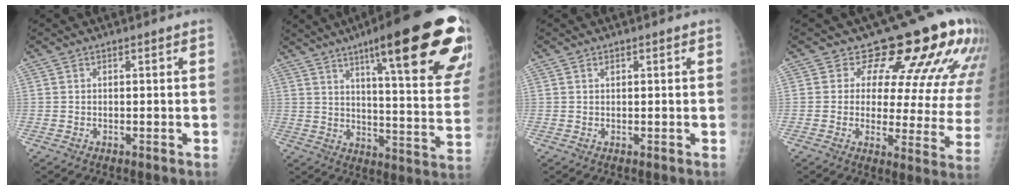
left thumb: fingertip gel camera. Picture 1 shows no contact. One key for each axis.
{"total": 28.7, "fx": 16.2, "fy": 4.9, "fz": 23.2, "tx": -0.258, "ty": -0.047, "tz": 0.226}
{"total": 0.6, "fx": 0.4, "fy": 0.3, "fz": 0.4, "tx": -0.003, "ty": -0.001, "tz": 0.006}
{"total": 16.5, "fx": 11.5, "fy": 7.2, "fz": 9.4, "tx": -0.062, "ty": -0.060, "tz": 0.122}